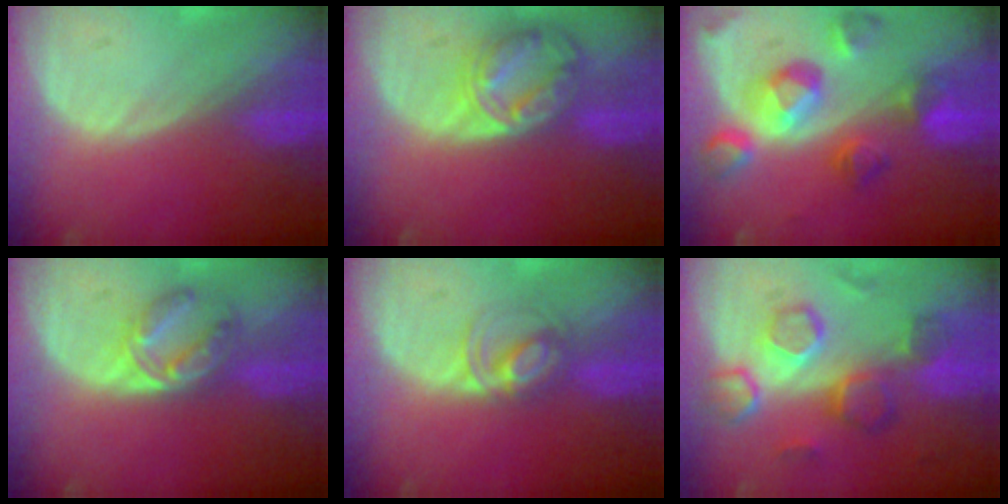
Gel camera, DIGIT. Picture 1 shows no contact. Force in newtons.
{"total": 8.3, "press": 7.0, "slide": 4.4}
{"total": 10.4, "press": 9.3, "slide": 4.7}
{"total": 6.0, "press": 5.6, "slide": 2.2}
{"total": 4.3, "press": 4.3, "slide": 0.4}
{"total": 9.0, "press": 8.6, "slide": 2.8}